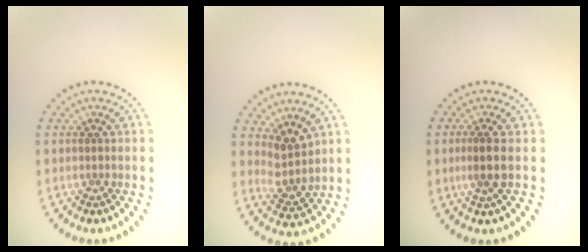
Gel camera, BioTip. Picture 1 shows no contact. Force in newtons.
{"total": 2.7, "press": 2.1, "slide": 1.7}
{"total": 1.6, "press": 1.2, "slide": 1.0}